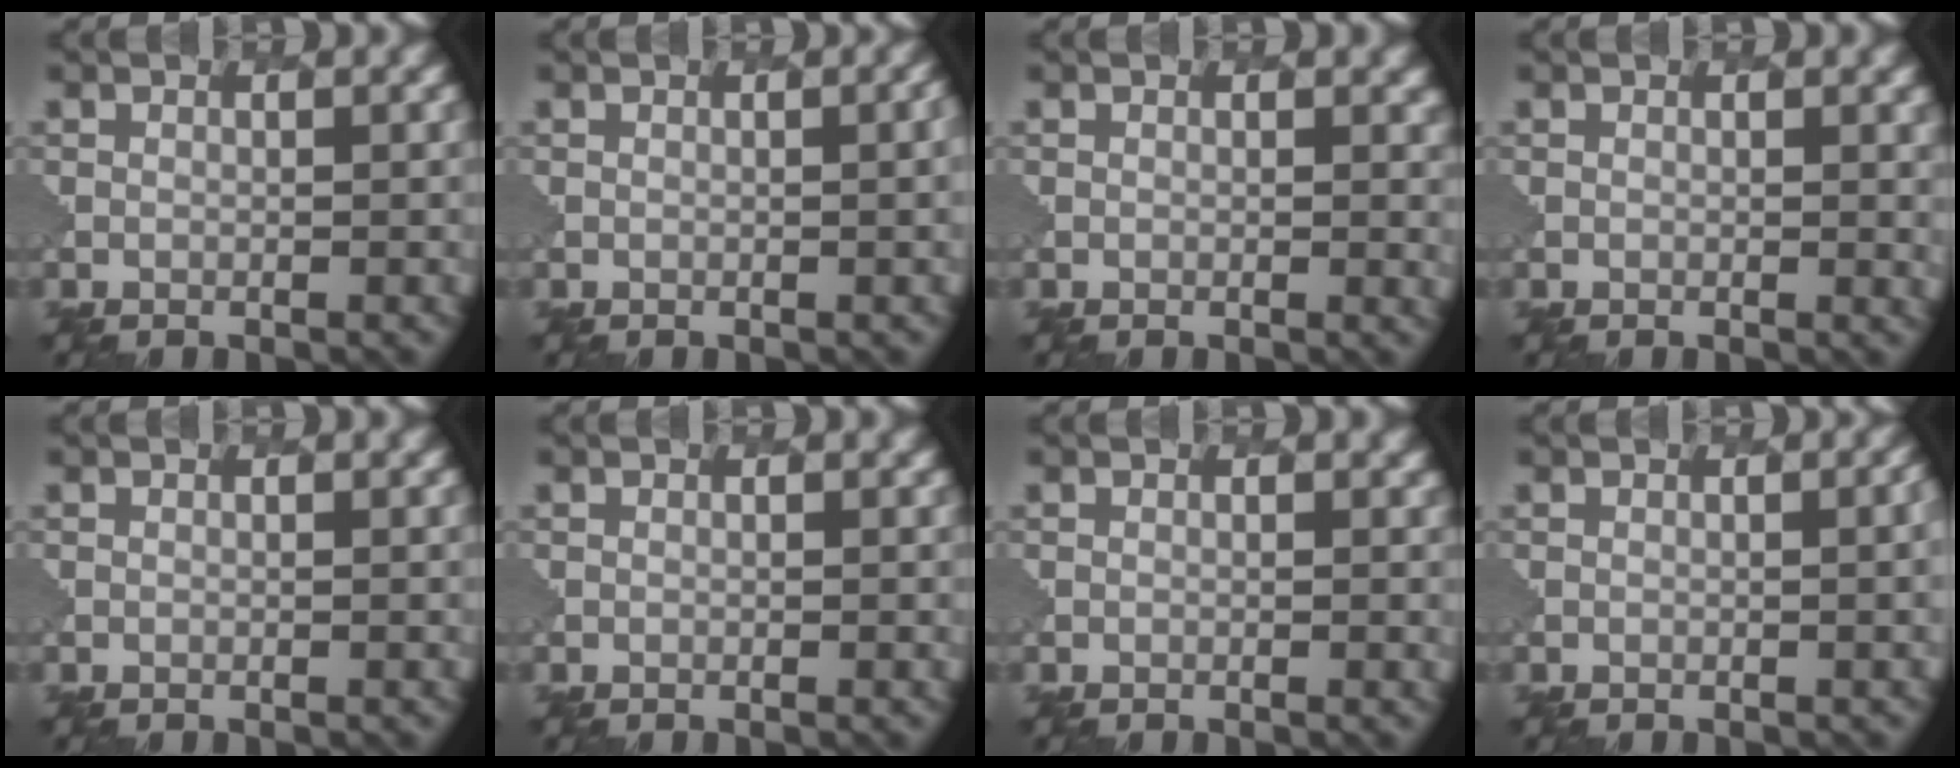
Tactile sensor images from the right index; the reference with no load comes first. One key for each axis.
{"total": 2.6, "fx": 0.2, "fy": 1.2, "fz": 2.3, "tx": 0.000, "ty": 0.010, "tz": -0.003}
{"total": 1.8, "fx": 0.4, "fy": 1.0, "fz": 1.4, "tx": -0.007, "ty": 0.001, "tz": 0.003}
{"total": 1.4, "fx": 0.4, "fy": 0.5, "fz": 1.3, "tx": -0.010, "ty": 0.000, "tz": 0.003}
{"total": 0.0}
{"total": 0.0}
{"total": 0.8, "fx": 0.3, "fy": 0.4, "fz": 0.6, "tx": 0.000, "ty": 0.001, "tz": 0.006}
{"total": 3.3, "fx": 0.2, "fy": 1.5, "fz": 3.0, "tx": -0.009, "ty": 0.010, "tz": -0.002}